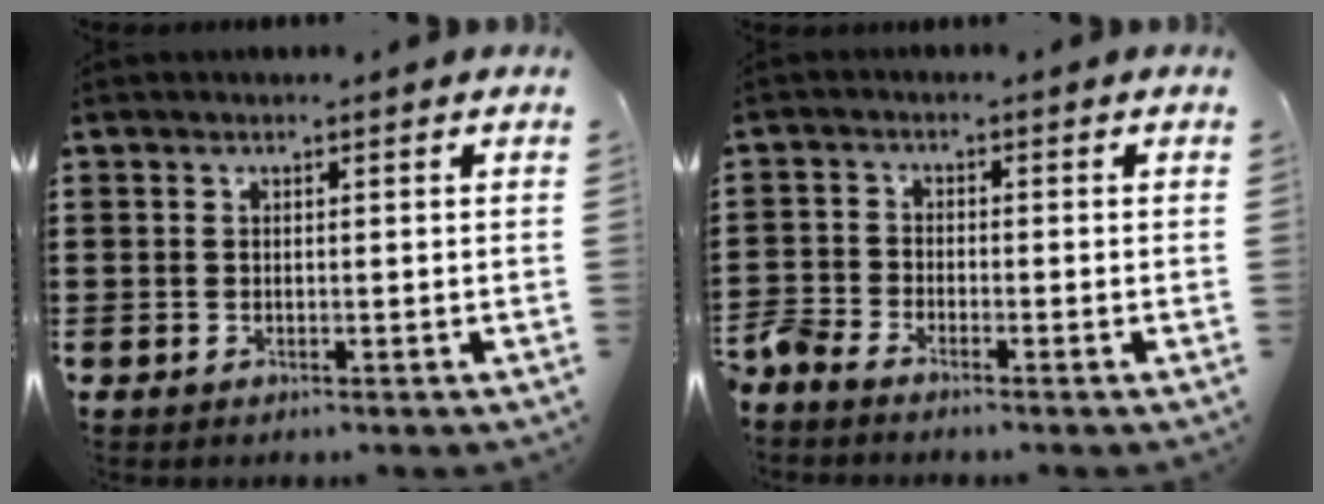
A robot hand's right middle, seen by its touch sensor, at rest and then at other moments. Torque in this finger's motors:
{"motor_torque": [1.59, -0.55, 0.33, 0.21]}